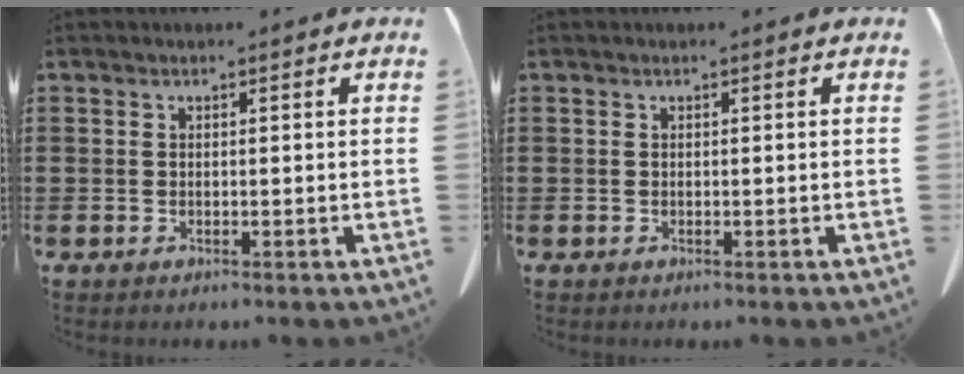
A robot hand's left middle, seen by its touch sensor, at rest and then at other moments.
{"total": 0.0}